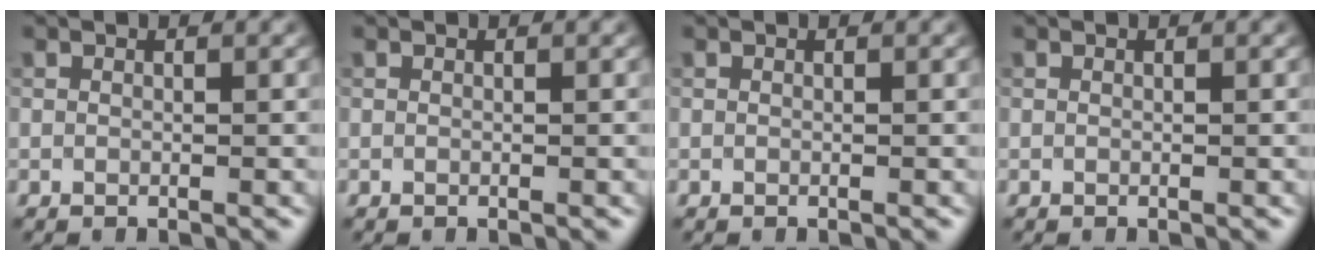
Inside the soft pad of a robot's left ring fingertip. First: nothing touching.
{"total": 0.0}
{"total": 0.0}
{"total": 0.0}